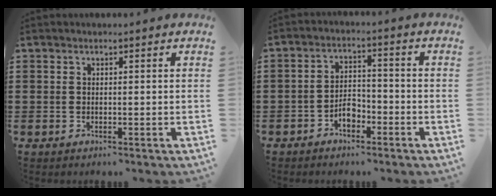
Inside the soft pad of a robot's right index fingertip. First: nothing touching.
{"total": 3.8, "force": [-2.4, 2.1, 2.2], "torque": [-0.040, 0.008, -0.046]}